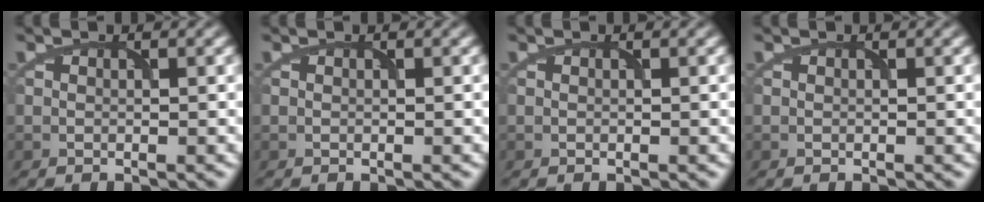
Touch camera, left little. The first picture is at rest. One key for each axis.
{"total": 0.0}
{"total": 0.0}
{"total": 0.0}